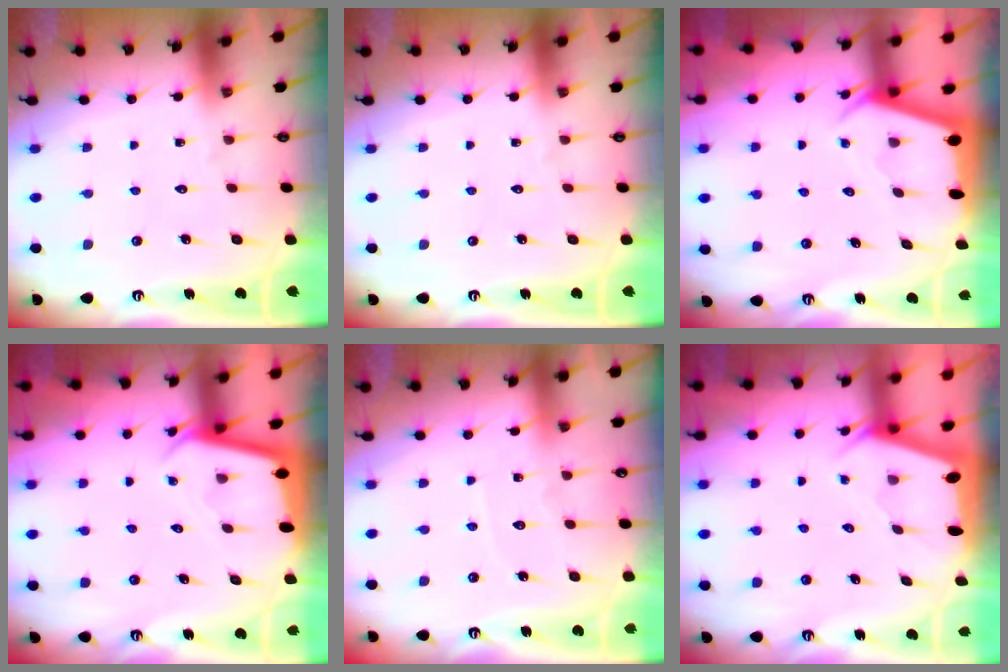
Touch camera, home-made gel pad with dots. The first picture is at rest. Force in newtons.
{"total": 0.0}
{"total": 2.5, "press": 2.5, "slide": 0.3}
{"total": 2.5, "press": 2.5, "slide": 0.1}
{"total": 5.6, "press": 5.6, "slide": 0.6}
{"total": 1.9, "press": 1.9, "slide": 0.3}